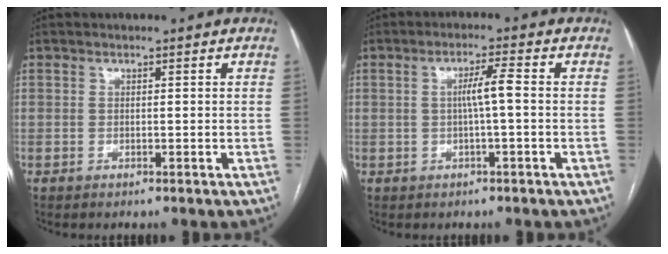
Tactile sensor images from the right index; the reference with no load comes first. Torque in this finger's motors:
{"motor_torque": [0.59, -0.47, 0.08, 0.08]}